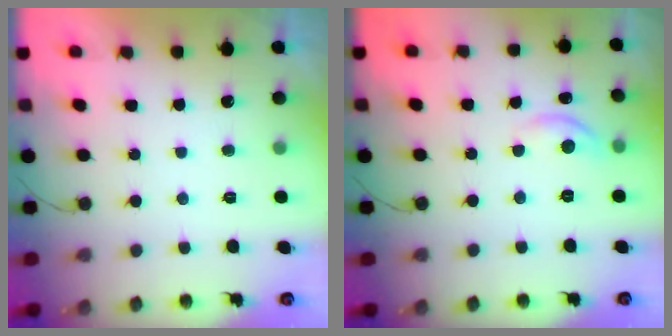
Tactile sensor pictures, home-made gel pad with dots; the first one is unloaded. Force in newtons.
{"total": 4.9, "press": 4.9, "slide": 0.5}